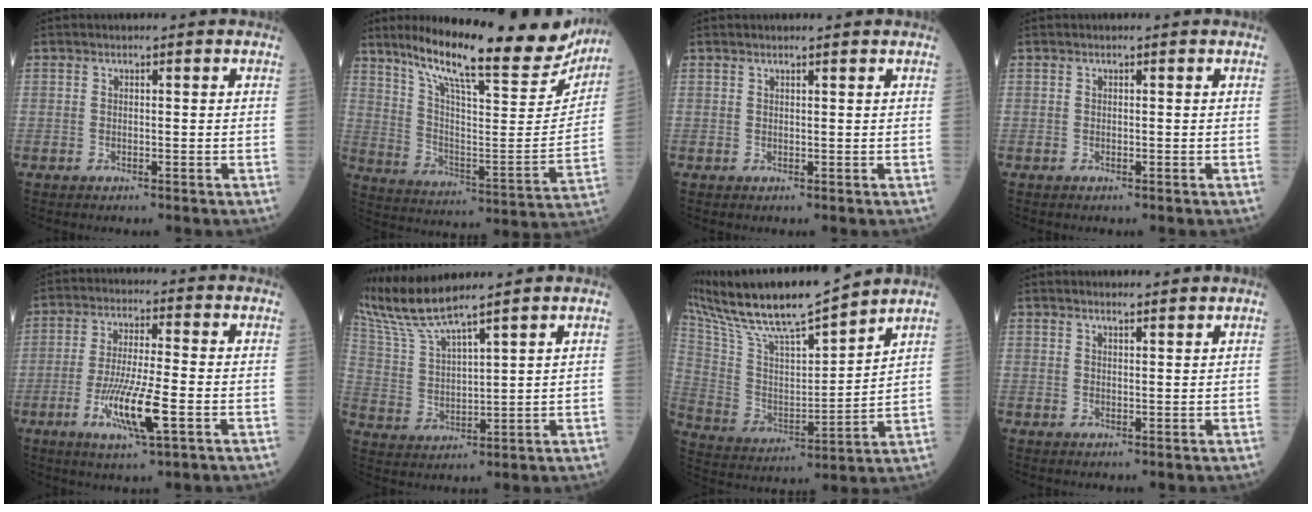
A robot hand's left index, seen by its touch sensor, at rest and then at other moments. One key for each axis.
{"total": 25.4, "fx": 21.0, "fy": 3.6, "fz": 13.8, "tx": -0.228, "ty": -0.037, "tz": 0.300}
{"total": 1.2, "fx": 1.1, "fy": -0.1, "fz": 0.5, "tx": -0.007, "ty": 0.007, "tz": 0.019}
{"total": 0.0}
{"total": 9.1, "fx": -3.2, "fy": 0.6, "fz": 8.5, "tx": -0.167, "ty": -0.020, "tz": -0.062}
{"total": 9.3, "fx": 8.4, "fy": -1.1, "fz": 3.8, "tx": -0.096, "ty": 0.005, "tz": 0.175}
{"total": 18.4, "fx": 16.4, "fy": 0.9, "fz": 8.2, "tx": -0.167, "ty": 0.001, "tz": 0.297}
{"total": 3.1, "fx": 3.0, "fy": 0.1, "fz": 0.8, "tx": -0.013, "ty": 0.008, "tz": 0.039}